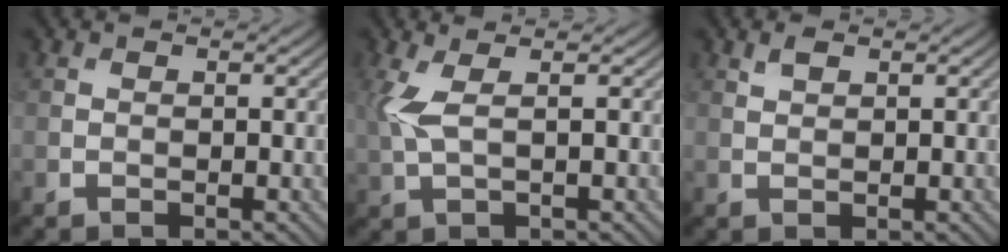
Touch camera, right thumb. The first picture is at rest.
{"total": 3.5, "force": [0.9, 0.9, 3.3], "torque": [-0.087, 0.008, 0.018]}
{"total": 1.3, "force": [0.9, 0.6, 0.8], "torque": [-0.020, 0.002, 0.018]}